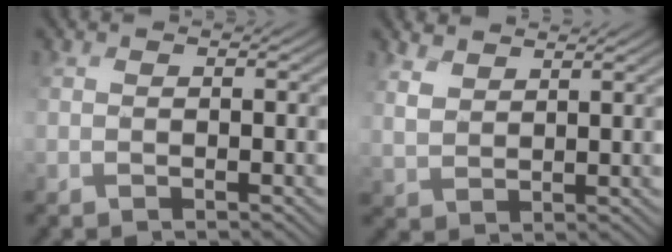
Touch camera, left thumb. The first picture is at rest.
{"total": 3.4, "force": [3.2, 0.0, -1.2], "torque": [0.005, -0.001, 0.072]}